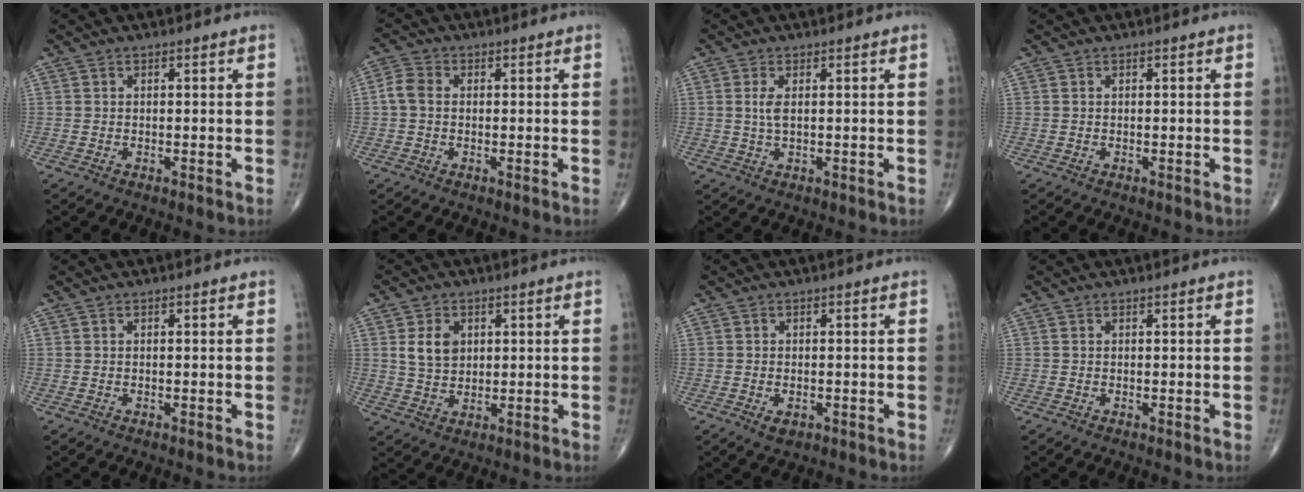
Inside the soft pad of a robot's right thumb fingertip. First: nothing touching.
{"total": 3.6, "force": [0.0, 2.7, 2.3], "torque": [-0.050, 0.013, -0.007]}
{"total": 2.6, "force": [0.5, 1.0, 2.3], "torque": [-0.054, -0.001, 0.014]}
{"total": 0.0}
{"total": 0.0}
{"total": 6.1, "force": [1.8, 4.5, 3.7], "torque": [-0.046, -0.009, 0.036]}
{"total": 2.2, "force": [-0.8, 1.4, 1.5], "torque": [-0.020, 0.001, -0.008]}
{"total": 0.0}